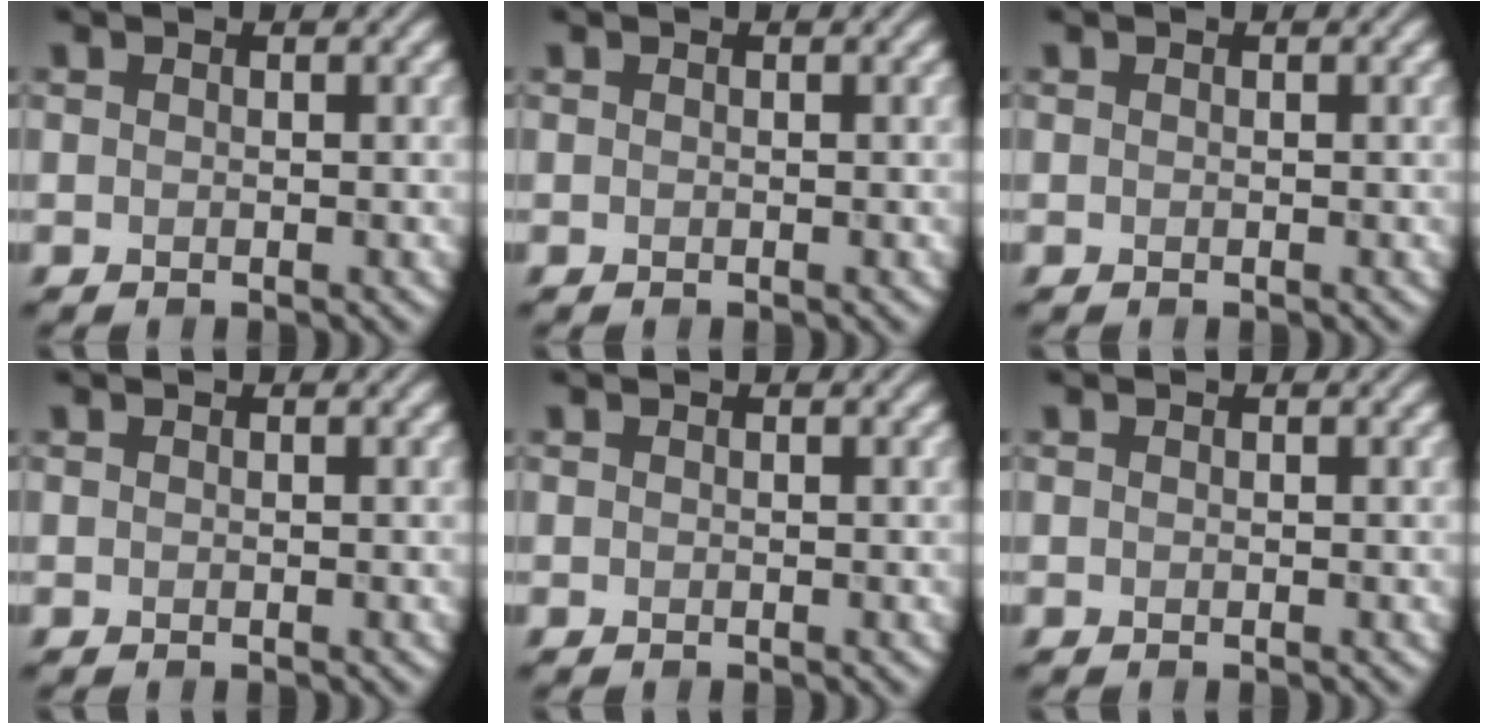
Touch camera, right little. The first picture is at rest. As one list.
[{"total": 0.0}, {"total": 0.0}, {"total": 0.0}, {"total": 0.0}, {"total": 0.0}]